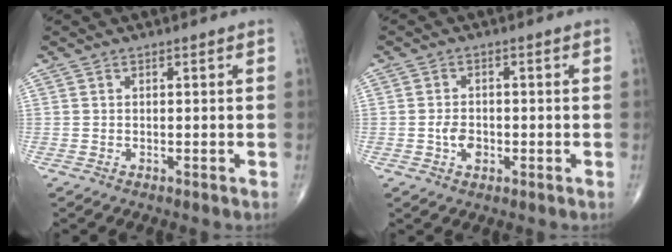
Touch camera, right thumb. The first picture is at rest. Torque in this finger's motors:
{"motor_torque": [0.50, 0.39, 0.11, -0.27, 0.12]}